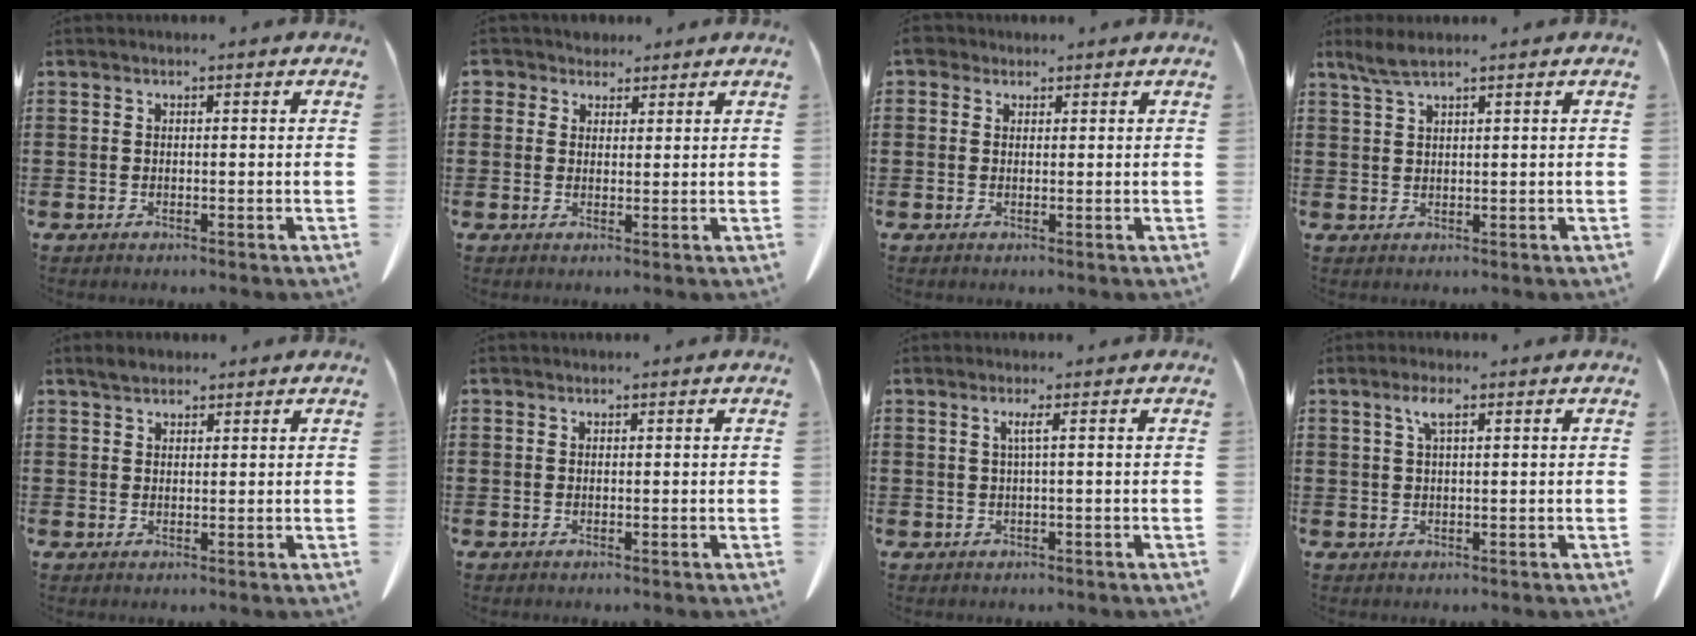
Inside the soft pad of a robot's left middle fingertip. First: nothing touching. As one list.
[{"total": 3.1, "force": [2.2, 2.1, 0.5], "torque": [-0.015, 0.008, 0.039]}, {"total": 2.2, "force": [1.3, 1.5, 1.0], "torque": [-0.027, 0.009, 0.025]}, {"total": 2.7, "force": [2.0, 0.4, 1.8], "torque": [-0.040, 0.000, 0.037]}, {"total": 2.0, "force": [1.7, 0.8, 0.4], "torque": [-0.006, 0.001, 0.033]}, {"total": 0.0}, {"total": 1.6, "force": [0.3, -0.4, 1.5], "torque": [-0.030, -0.003, 0.002]}, {"total": 2.9, "force": [1.3, 0.7, 2.5], "torque": [-0.053, 0.008, 0.020]}]